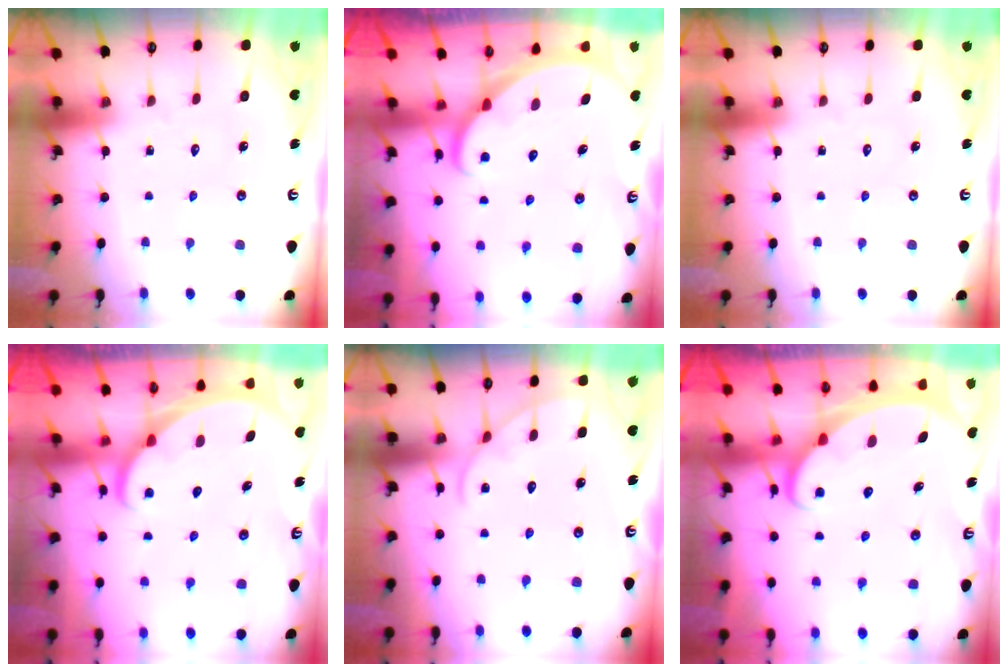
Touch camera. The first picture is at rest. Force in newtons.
{"total": 2.5, "press": 2.5, "slide": 0.2}
{"total": 0.0}
{"total": 1.7, "press": 1.7, "slide": 0.1}
{"total": 3.1, "press": 3.1, "slide": 0.3}
{"total": 3.8, "press": 3.8, "slide": 0.4}